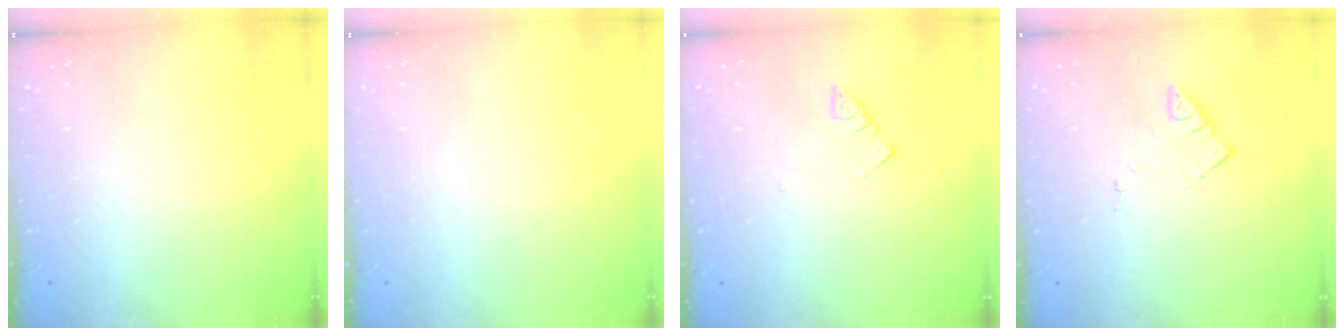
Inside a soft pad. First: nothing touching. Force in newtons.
{"total": 1.5, "press": 1.5, "slide": 0.1}
{"total": 2.4, "press": 2.4, "slide": 0.4}
{"total": 3.4, "press": 3.4, "slide": 0.5}